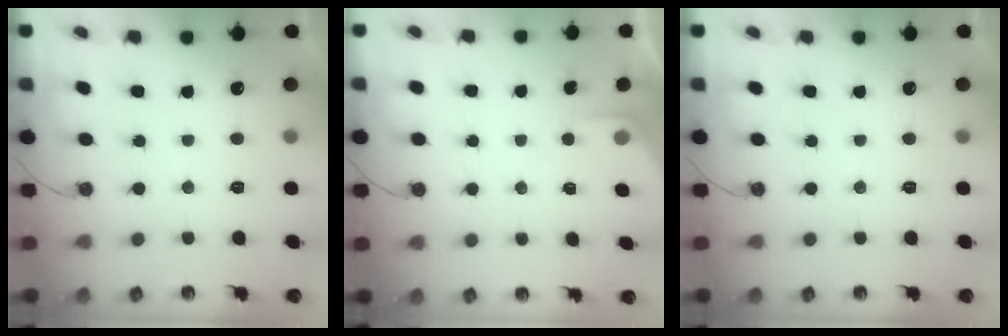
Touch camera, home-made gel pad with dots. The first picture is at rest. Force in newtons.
{"total": 1.4, "press": 1.3, "slide": 0.2}
{"total": 0.0}